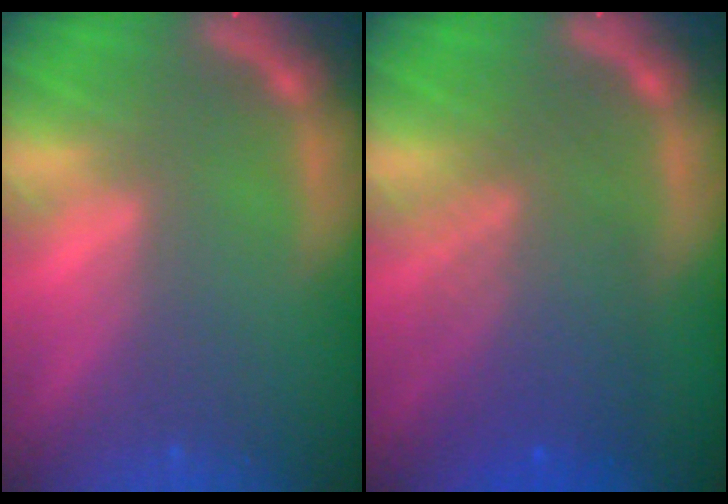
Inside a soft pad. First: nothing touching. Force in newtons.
{"total": 7.1}